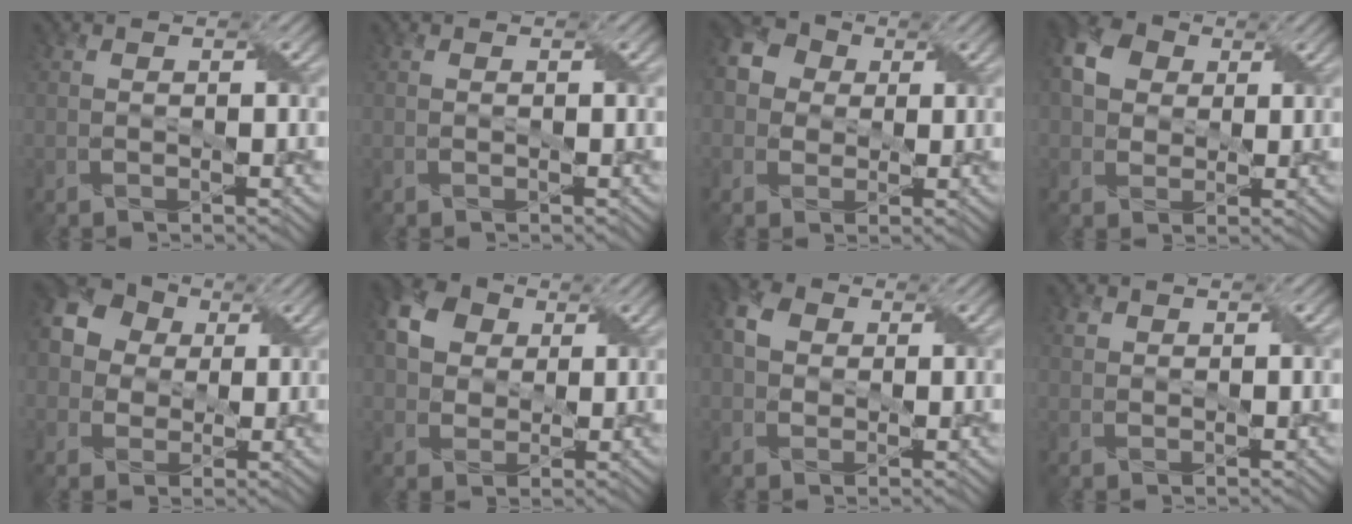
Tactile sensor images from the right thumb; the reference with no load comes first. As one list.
[{"total": 0.0}, {"total": 6.1, "force": [1.2, 5.3, 2.6], "torque": [-0.083, 0.019, 0.005]}, {"total": 6.8, "force": [1.8, 5.4, 3.6], "torque": [-0.098, 0.015, 0.023]}, {"total": 10.6, "force": [3.0, 9.0, 4.6], "torque": [-0.145, 0.040, 0.032]}, {"total": 7.4, "force": [2.3, 5.8, 3.9], "torque": [-0.106, 0.017, 0.033]}, {"total": 4.3, "force": [1.0, 3.5, 2.4], "torque": [-0.062, 0.012, 0.011]}, {"total": 1.0, "force": [0.6, 0.7, 0.2], "torque": [-0.007, 0.003, 0.013]}]